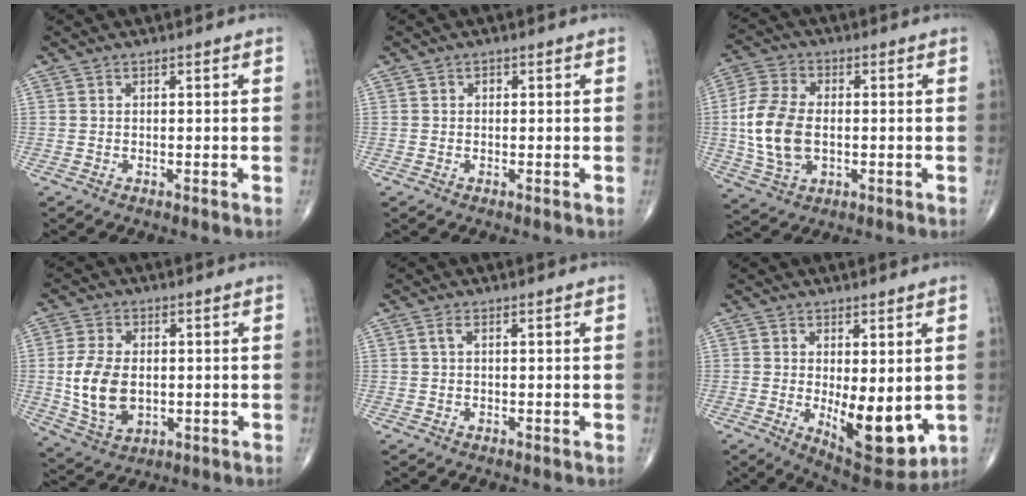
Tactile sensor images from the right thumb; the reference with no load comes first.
{"total": 0.6, "force": [0.1, 0.5, 0.3], "torque": [-0.001, 0.002, -0.001]}
{"total": 12.6, "force": [-0.7, 7.8, 9.9], "torque": [-0.204, 0.006, -0.012]}
{"total": 10.9, "force": [-0.4, 6.9, 8.4], "torque": [-0.161, -0.006, 0.002]}
{"total": 1.0, "force": [0.3, 0.3, 0.9], "torque": [-0.029, 0.007, 0.005]}
{"total": 11.9, "force": [-1.5, 5.1, 10.7], "torque": [-0.131, -0.029, -0.005]}